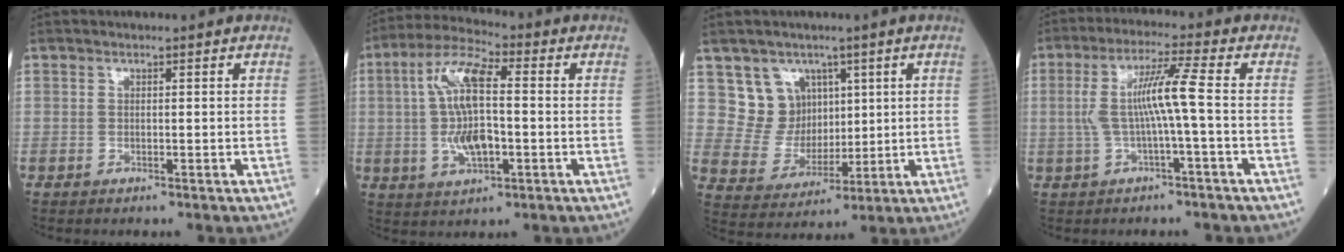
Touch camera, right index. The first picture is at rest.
{"total": 11.2, "force": [0.0, 3.4, 10.6], "torque": [-0.218, 0.008, -0.001]}
{"total": 7.8, "force": [3.9, 6.6, 1.2], "torque": [-0.032, 0.022, 0.085]}
{"total": 7.5, "force": [-0.3, -0.6, 7.5], "torque": [-0.151, 0.016, -0.004]}